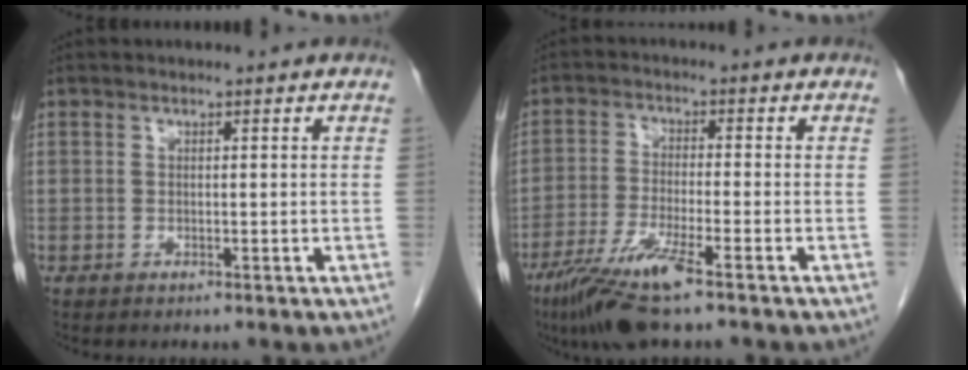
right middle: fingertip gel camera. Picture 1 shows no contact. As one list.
[{"total": 8.9, "force": [-5.7, 0.5, 6.8], "torque": [-0.137, -0.024, -0.107]}]